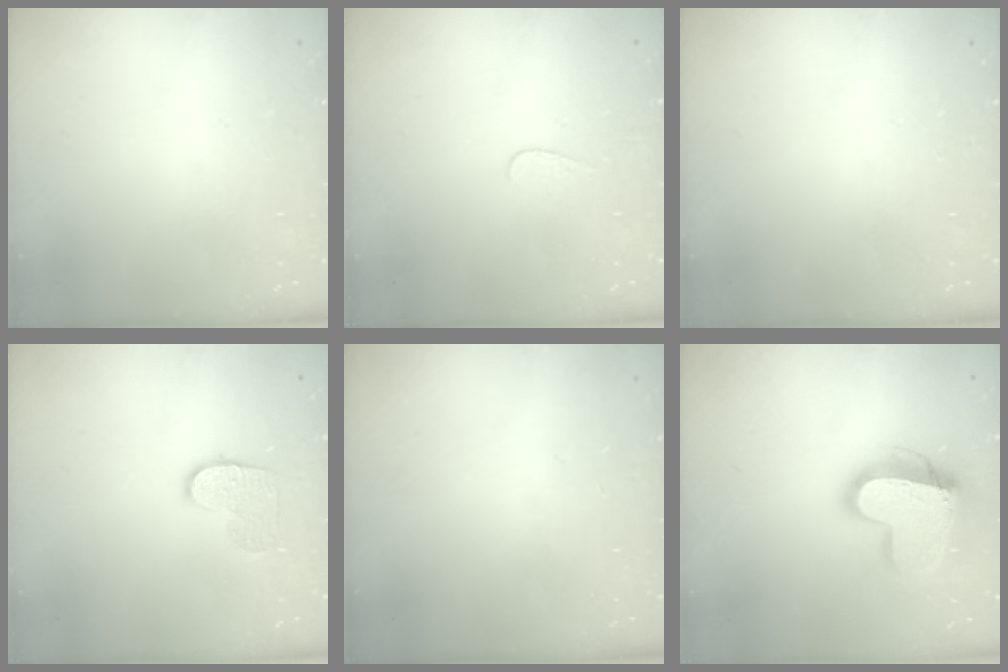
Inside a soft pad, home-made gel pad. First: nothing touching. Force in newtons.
{"total": 3.5, "press": 3.5, "slide": 0.3}
{"total": 0.0}
{"total": 8.0, "press": 8.0, "slide": 0.4}
{"total": 0.6, "press": 0.6, "slide": 0.2}
{"total": 16.7, "press": 16.6, "slide": 1.4}